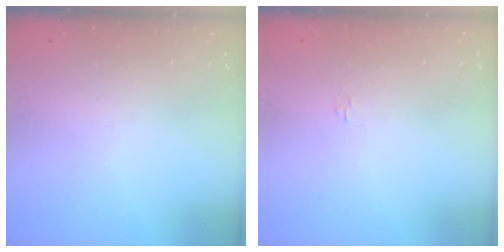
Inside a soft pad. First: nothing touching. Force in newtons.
{"total": 1.8, "press": 1.8, "slide": 0.2}